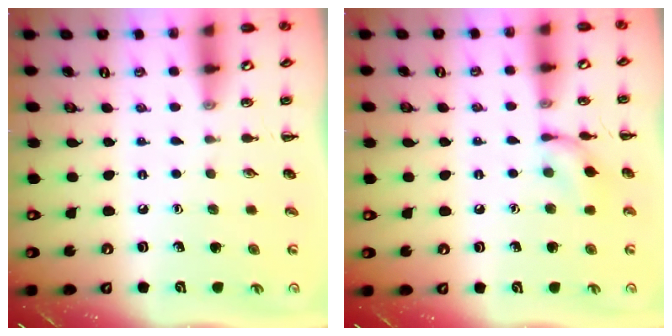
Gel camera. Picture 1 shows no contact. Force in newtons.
{"total": 8.4, "press": 8.3, "slide": 0.5}